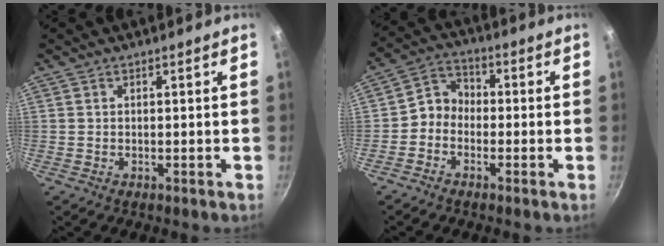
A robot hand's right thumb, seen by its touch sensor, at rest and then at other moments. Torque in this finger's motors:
{"motor_torque": [0.53, 0.57, 0.54, -0.30, 0.00]}